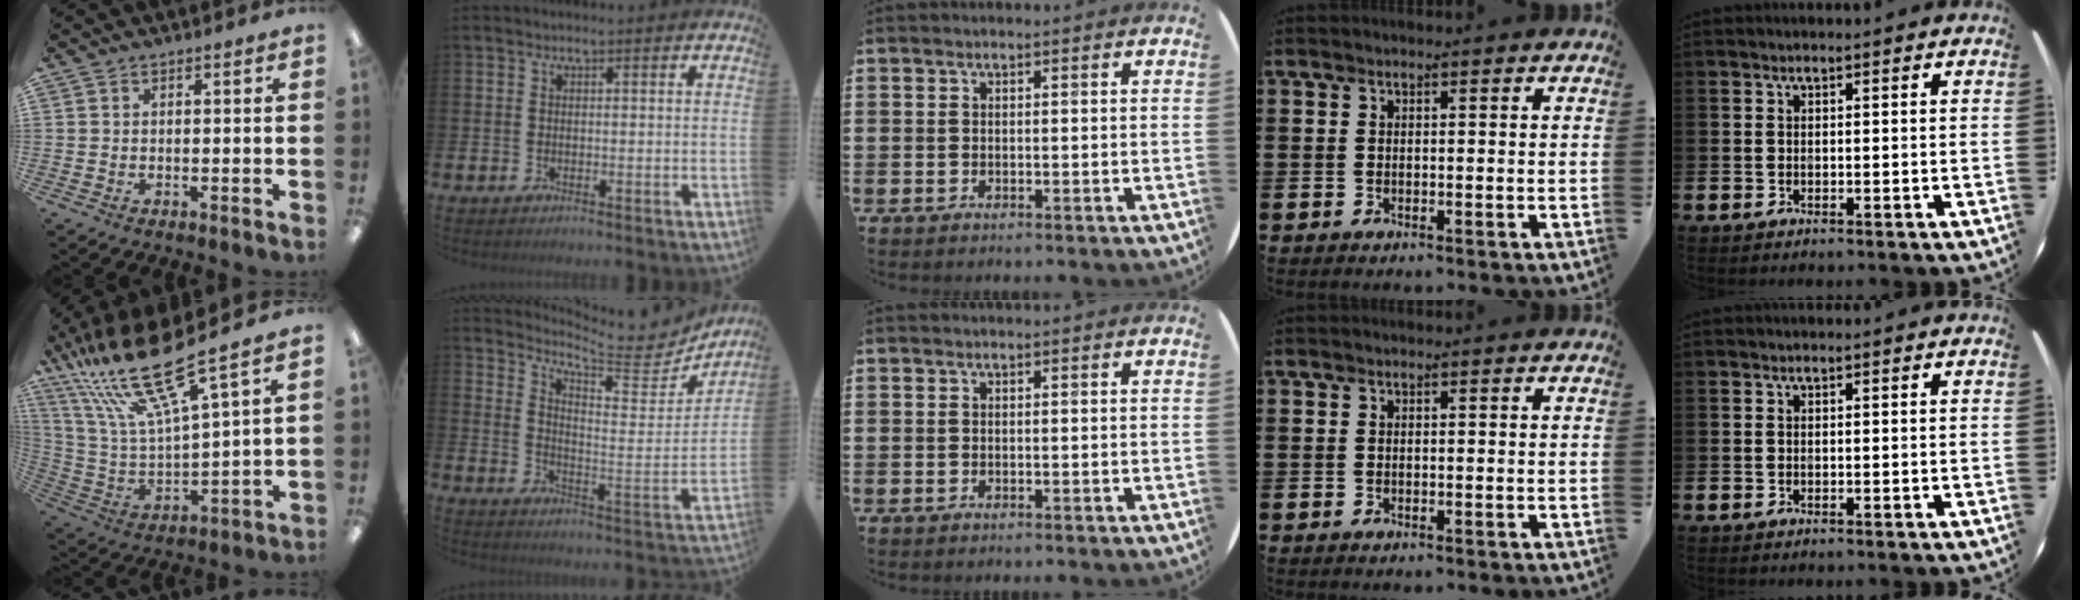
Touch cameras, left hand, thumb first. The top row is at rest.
{"thumb": {"total": 21.8, "force": [16.3, 4.2, 13.8], "torque": [-0.307, -0.099, 0.276]}, "index": {"total": 6.7, "force": [6.3, 1.4, 1.7], "torque": [-0.040, -0.066, 0.100]}}